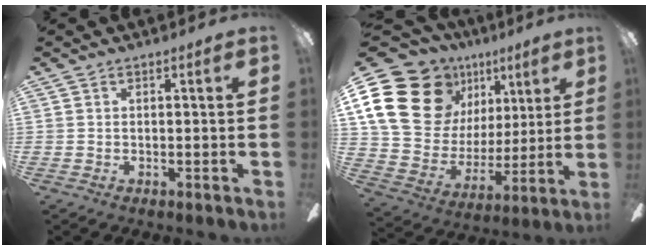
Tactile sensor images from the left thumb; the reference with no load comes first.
{"total": 24.7, "force": [11.7, 17.6, 12.7], "torque": [-0.248, -0.054, 0.232]}